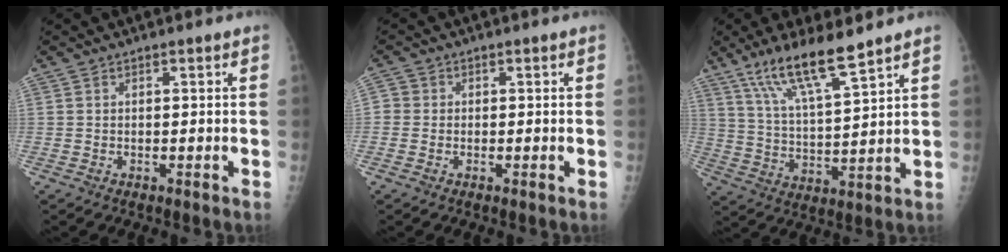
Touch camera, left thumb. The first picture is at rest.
{"total": 2.1, "force": [-0.1, 2.0, 0.6], "torque": [0.002, 0.005, -0.007]}
{"total": 12.2, "force": [8.9, 1.6, 8.1], "torque": [-0.150, -0.048, 0.177]}